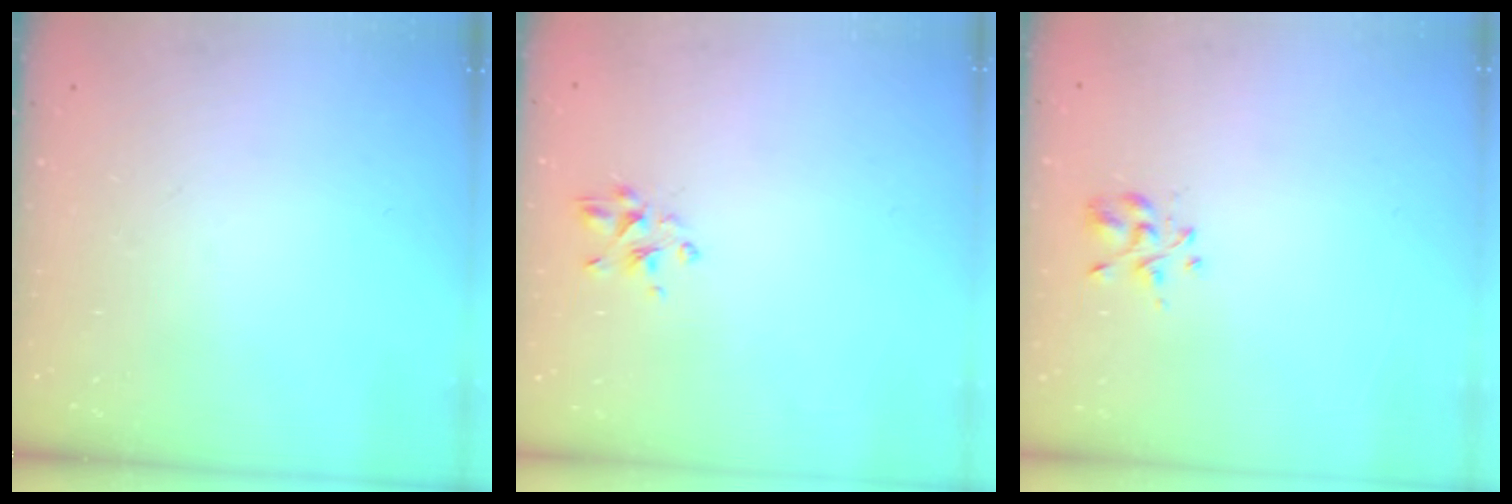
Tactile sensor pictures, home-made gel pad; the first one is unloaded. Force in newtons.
{"total": 3.0, "press": 2.7, "slide": 1.2}
{"total": 3.1, "press": 3.0, "slide": 0.8}